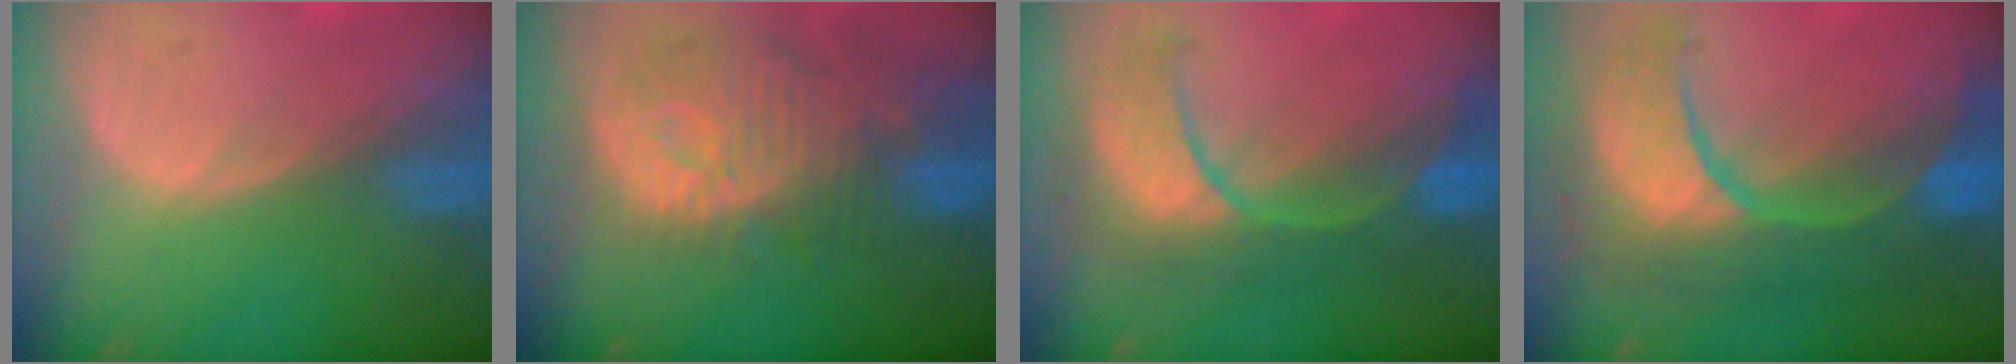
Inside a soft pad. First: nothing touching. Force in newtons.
{"total": 12.7, "press": 11.3, "slide": 5.8}
{"total": 8.9, "press": 8.9, "slide": 0.6}
{"total": 12.5, "press": 12.4, "slide": 1.4}